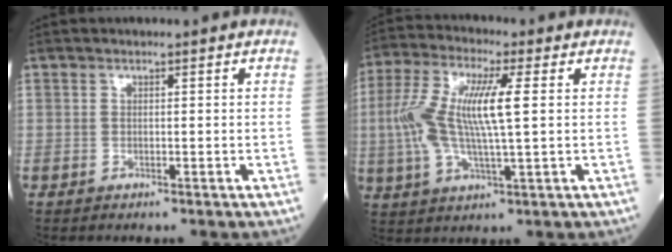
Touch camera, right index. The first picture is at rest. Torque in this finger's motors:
{"motor_torque": [0.60, 0.09, 0.35, 0.21]}